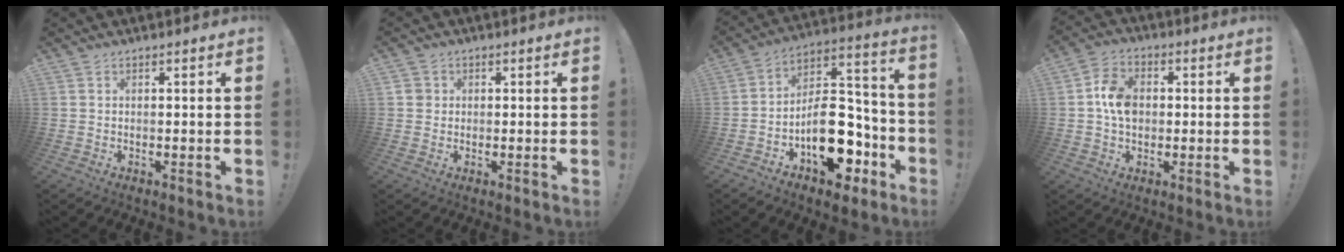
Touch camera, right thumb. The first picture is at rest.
{"total": 2.3, "force": [0.2, 2.2, 0.6], "torque": [-0.009, 0.007, 0.004]}
{"total": 19.5, "force": [-8.1, 11.6, 13.4], "torque": [-0.164, 0.060, -0.117]}
{"total": 8.7, "force": [-0.2, 6.6, 5.6], "torque": [-0.089, 0.017, 0.001]}